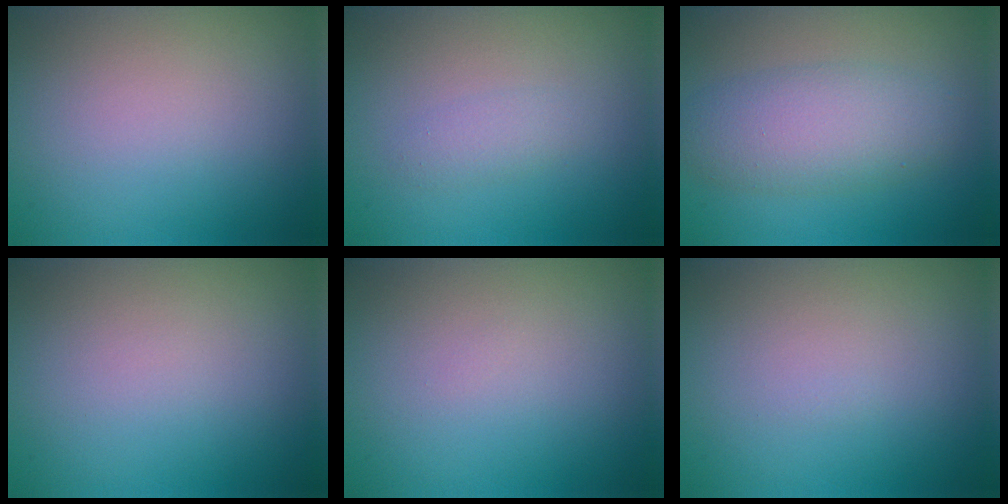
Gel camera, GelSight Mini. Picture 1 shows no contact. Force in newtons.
{"total": 1.2, "press": 1.2, "slide": 0.1}
{"total": 4.9, "press": 4.9, "slide": 0.2}
{"total": 0.0}
{"total": 0.0}
{"total": 0.0}